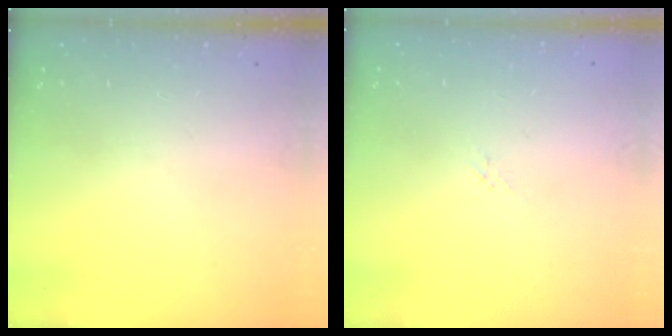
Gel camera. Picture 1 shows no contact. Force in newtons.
{"total": 1.7, "press": 1.6, "slide": 0.2}